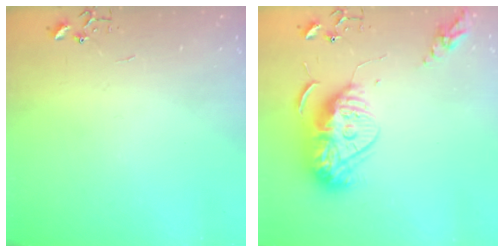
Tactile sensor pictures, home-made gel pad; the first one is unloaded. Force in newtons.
{"total": 14.7, "press": 14.6, "slide": 1.3}